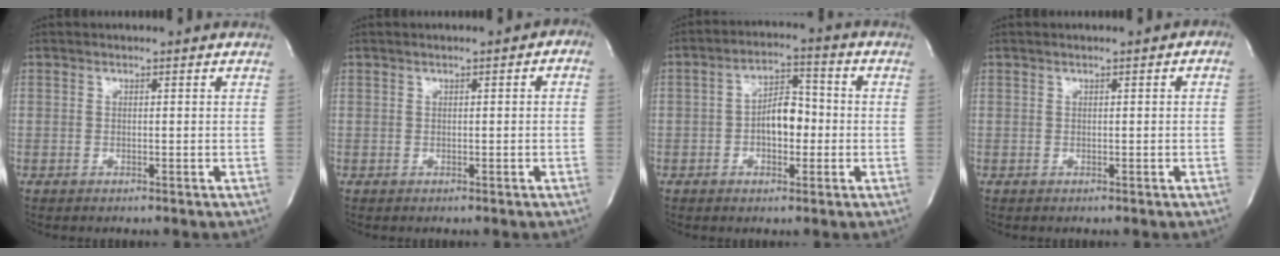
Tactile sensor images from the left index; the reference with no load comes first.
{"total": 1.7, "force": [0.0, 0.7, 1.6], "torque": [-0.016, 0.009, -0.003]}
{"total": 6.6, "force": [-1.1, 3.3, 5.6], "torque": [-0.095, 0.018, -0.020]}
{"total": 0.9, "force": [0.0, 0.4, 0.8], "torque": [-0.008, 0.005, -0.003]}